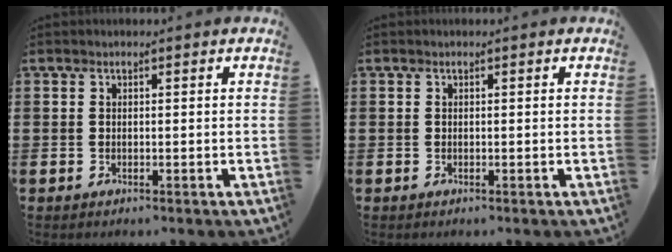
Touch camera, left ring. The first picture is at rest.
{"total": 0.0}